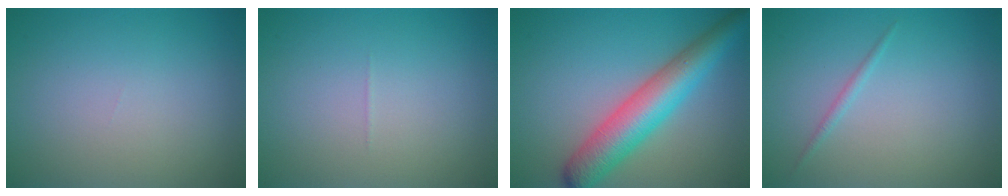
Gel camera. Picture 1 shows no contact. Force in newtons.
{"total": 0.0}
{"total": 7.0, "press": 7.0, "slide": 0.1}
{"total": 0.7, "press": 0.7, "slide": 0.0}